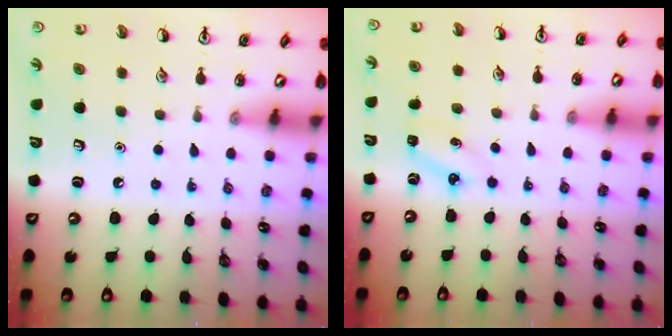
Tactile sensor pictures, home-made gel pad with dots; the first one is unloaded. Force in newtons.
{"total": 3.8, "press": 3.6, "slide": 1.1}